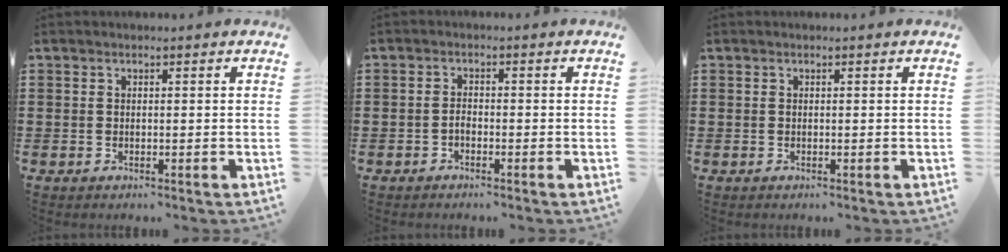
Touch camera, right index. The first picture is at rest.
{"total": 1.3, "force": [-0.8, 0.6, 0.9], "torque": [-0.020, -0.003, -0.014]}
{"total": 0.0}